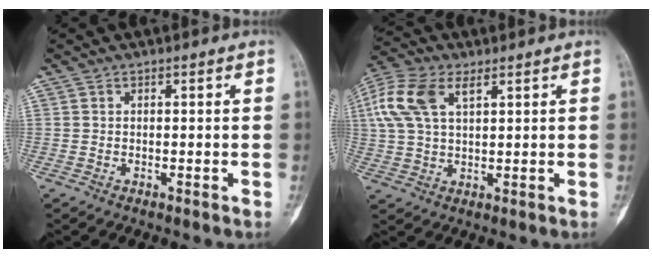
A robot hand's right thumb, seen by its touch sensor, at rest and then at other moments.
{"total": 11.9, "force": [4.8, 6.4, 8.9], "torque": [-0.197, 0.015, 0.090]}